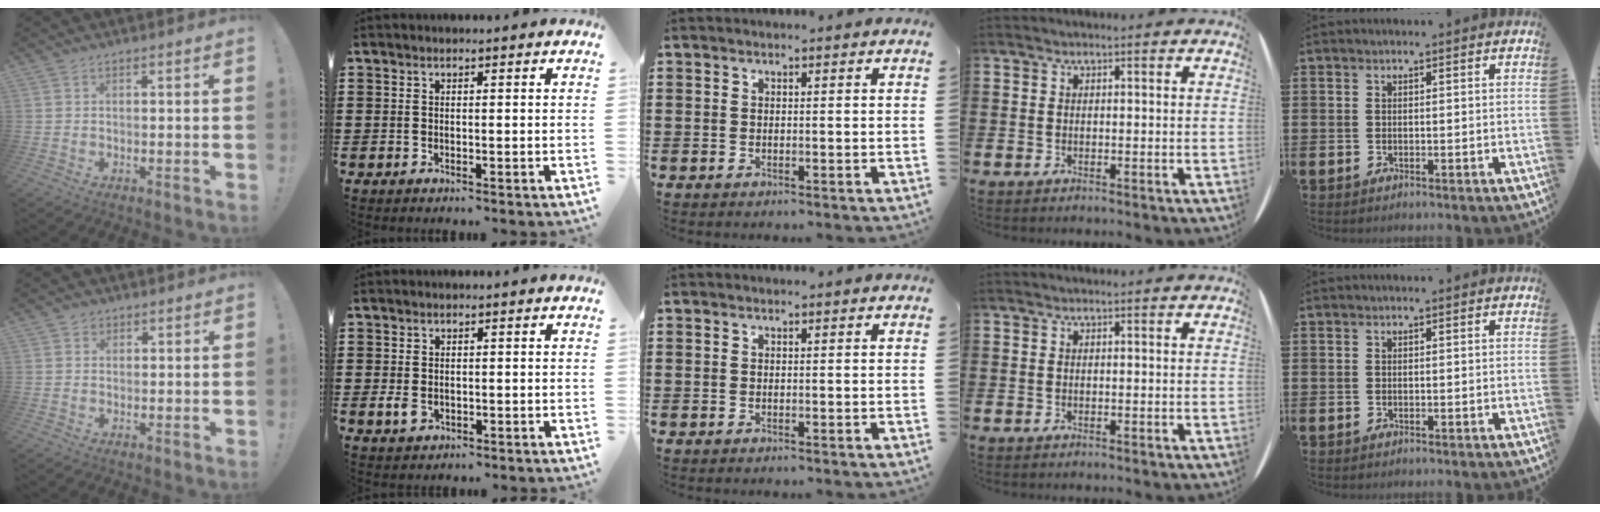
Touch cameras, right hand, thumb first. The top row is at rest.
{"thumb": {"total": 1.4, "force": [0.6, 1.3, 0.3], "torque": [0.000, -0.001, 0.009]}, "index": {"total": 1.9, "force": [-0.3, 1.4, 1.3], "torque": [-0.034, -0.001, -0.008]}}